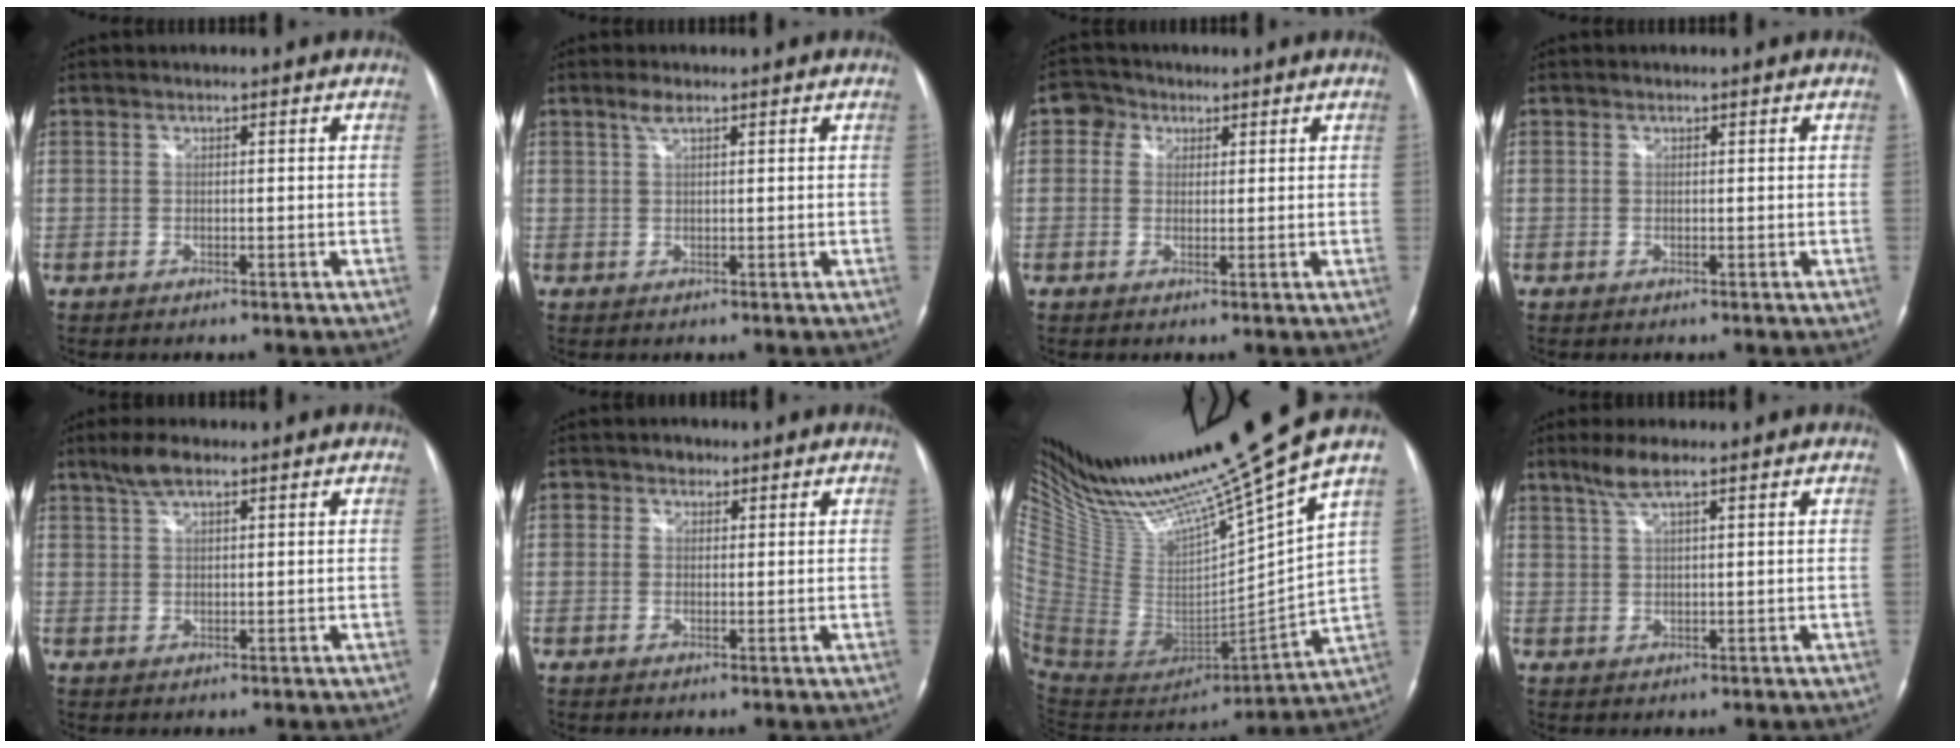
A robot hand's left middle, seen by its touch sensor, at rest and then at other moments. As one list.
[{"total": 1.9, "force": [1.2, 0.5, 1.4], "torque": [-0.031, 0.007, 0.025]}, {"total": 3.2, "force": [1.3, 2.7, 1.0], "torque": [-0.019, 0.011, 0.020]}, {"total": 0.0}, {"total": 3.9, "force": [2.8, 1.1, 2.5], "torque": [-0.057, 0.011, 0.055]}, {"total": 2.0, "force": [0.9, 1.7, 0.7], "torque": [-0.014, 0.009, 0.012]}, {"total": 28.0, "force": [23.5, 1.0, 15.1], "torque": [-0.269, -0.069, 0.408]}, {"total": 3.9, "force": [2.7, 0.3, 2.8], "torque": [-0.064, 0.007, 0.055]}]